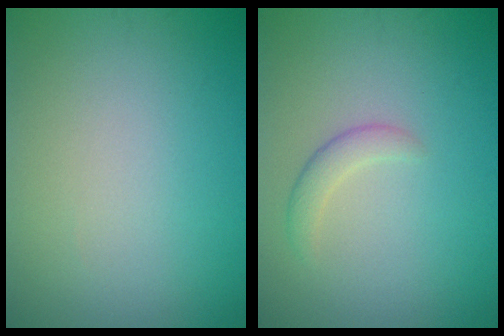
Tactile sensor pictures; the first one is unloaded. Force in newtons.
{"total": 1.7, "press": 1.7, "slide": 0.1}